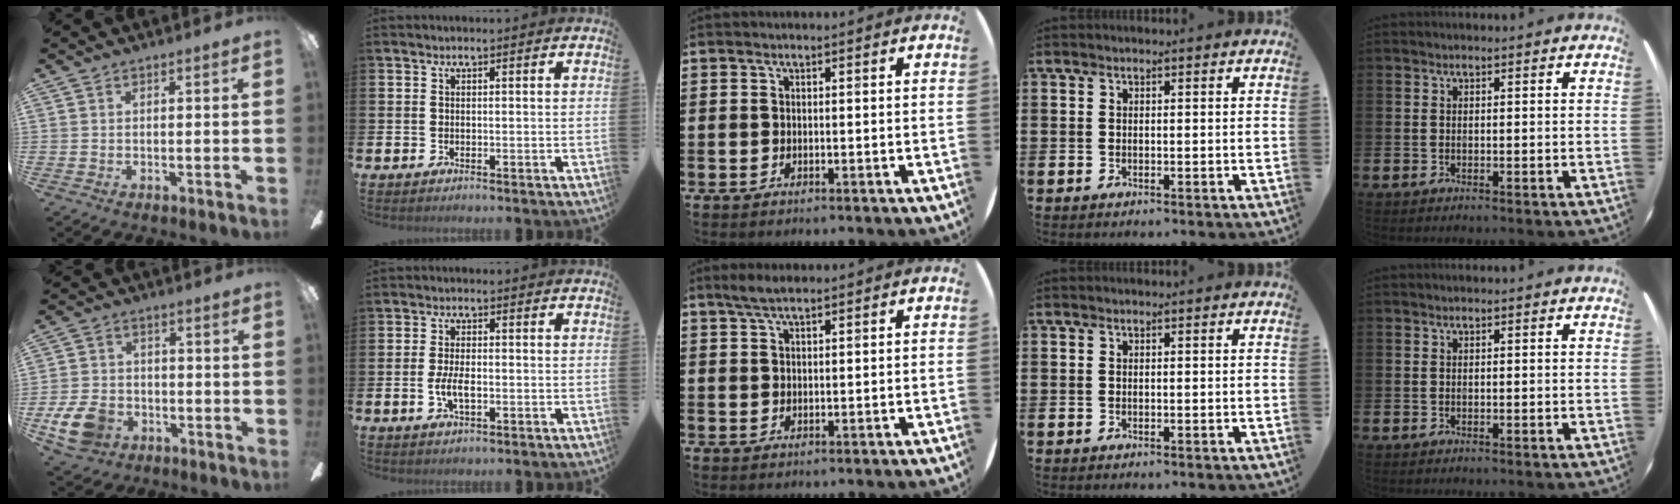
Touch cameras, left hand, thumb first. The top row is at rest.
{"thumb": {"total": 10.2, "force": [-4.5, 7.1, 5.7], "torque": [-0.129, 0.019, -0.085]}, "index": {"total": 3.5, "force": [-0.7, 1.5, 3.0], "torque": [-0.062, 0.000, -0.016]}, "middle": {"total": 2.4, "force": [1.9, 0.5, 1.4], "torque": [-0.030, 0.005, 0.034]}}